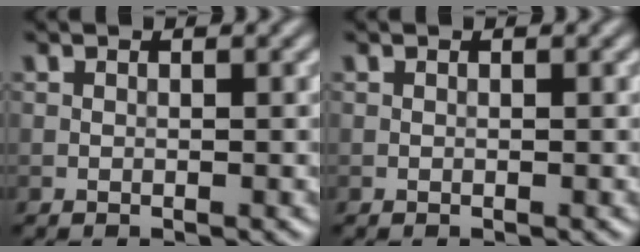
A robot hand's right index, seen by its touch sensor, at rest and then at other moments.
{"total": 0.0}